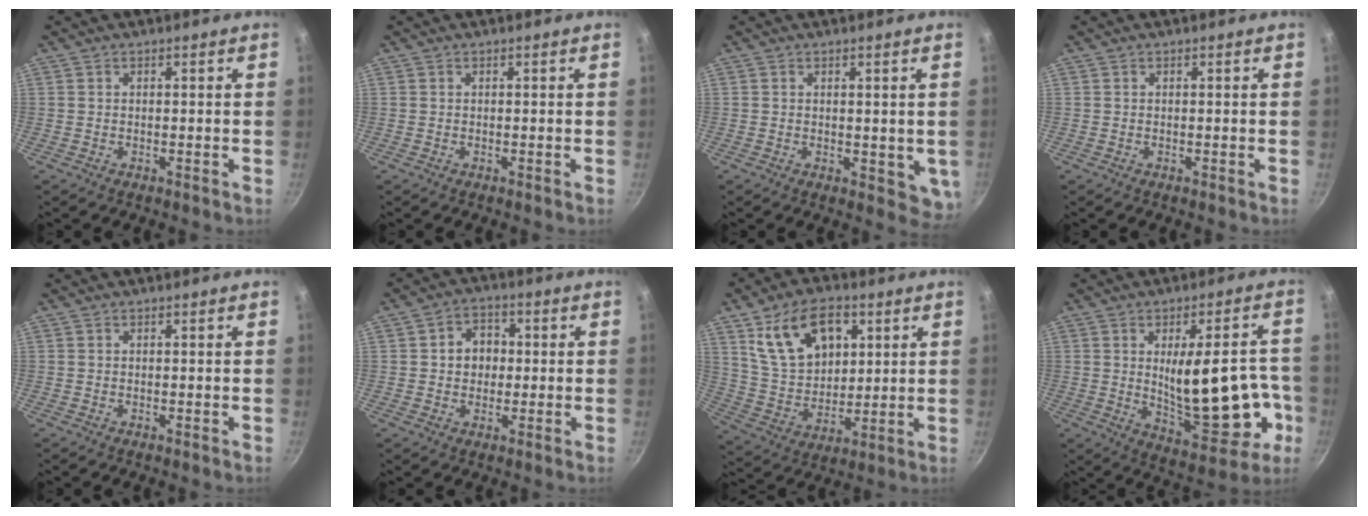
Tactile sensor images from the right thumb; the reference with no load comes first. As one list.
[{"total": 0.0}, {"total": 5.1, "force": [0.8, 2.9, 4.1], "torque": [-0.044, -0.015, 0.014]}, {"total": 0.0}, {"total": 0.0}, {"total": 6.4, "force": [0.5, 5.4, 3.5], "torque": [-0.020, 0.010, 0.001]}, {"total": 16.8, "force": [7.0, 10.8, 10.8], "torque": [-0.150, -0.020, 0.138]}, {"total": 19.6, "force": [-2.3, 8.8, 17.4], "torque": [-0.209, -0.001, -0.010]}]